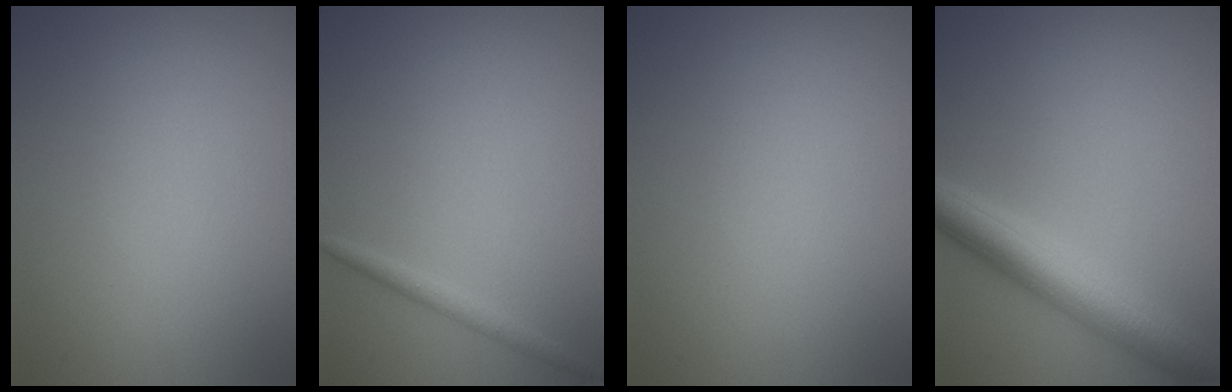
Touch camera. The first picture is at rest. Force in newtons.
{"total": 1.2, "press": 1.2, "slide": 0.0}
{"total": 0.0}
{"total": 5.3, "press": 5.3, "slide": 0.2}